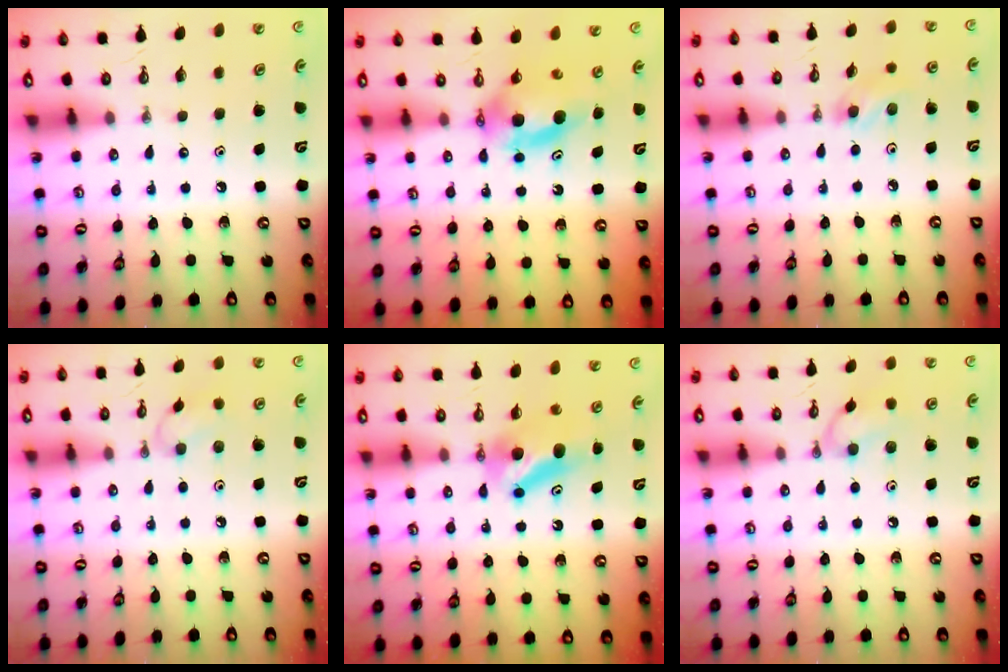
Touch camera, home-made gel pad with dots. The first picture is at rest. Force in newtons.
{"total": 5.8, "press": 5.5, "slide": 1.7}
{"total": 4.9, "press": 4.8, "slide": 0.7}
{"total": 6.8, "press": 6.8, "slide": 0.7}
{"total": 7.3, "press": 7.0, "slide": 2.0}
{"total": 8.4, "press": 8.4, "slide": 0.3}